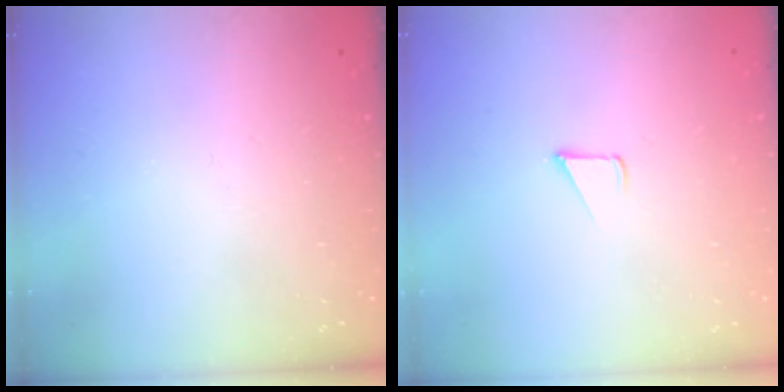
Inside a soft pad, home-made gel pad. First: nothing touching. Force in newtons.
{"total": 1.8, "press": 1.7, "slide": 0.1}